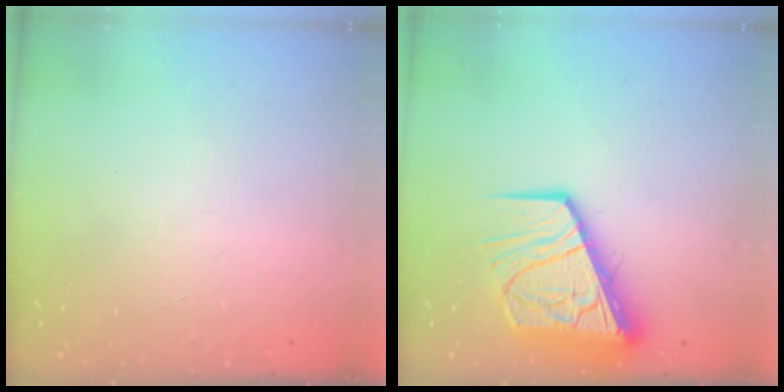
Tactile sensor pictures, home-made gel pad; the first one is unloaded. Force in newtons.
{"total": 13.5, "press": 13.4, "slide": 1.4}